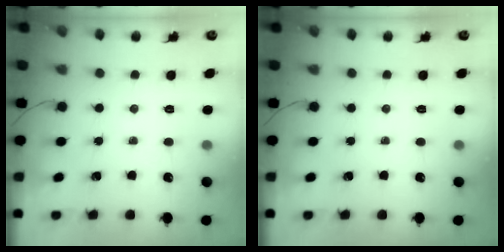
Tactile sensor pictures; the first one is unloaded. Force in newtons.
{"total": 0.0}